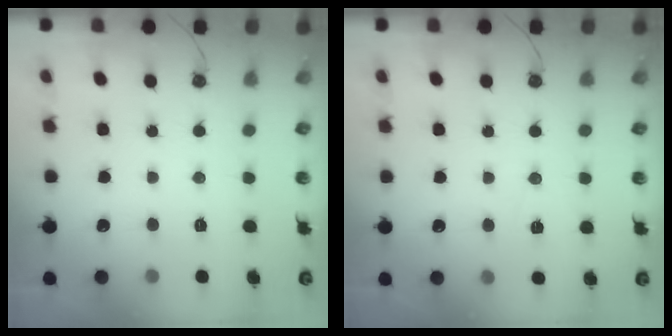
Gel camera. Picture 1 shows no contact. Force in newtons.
{"total": 6.9, "press": 5.7, "slide": 3.8}